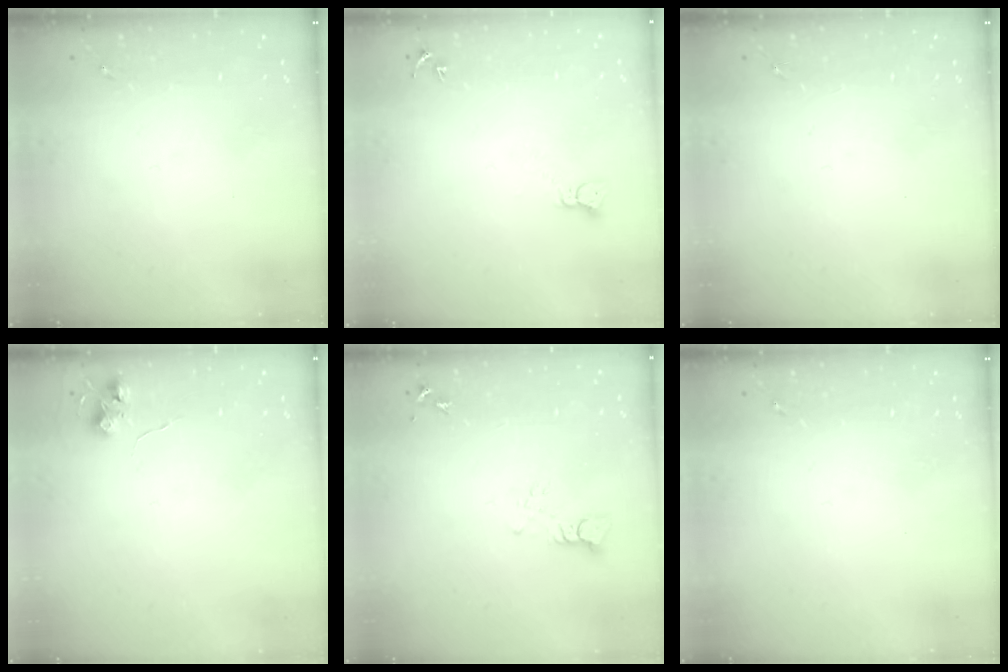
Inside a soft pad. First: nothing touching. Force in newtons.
{"total": 2.3, "press": 2.3, "slide": 0.3}
{"total": 0.0}
{"total": 5.5, "press": 5.5, "slide": 0.5}
{"total": 3.1, "press": 3.1, "slide": 0.3}
{"total": 0.0}